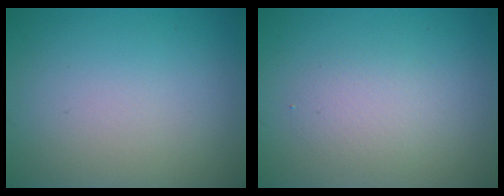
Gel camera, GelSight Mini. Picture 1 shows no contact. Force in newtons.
{"total": 2.0, "press": 2.0, "slide": 0.1}